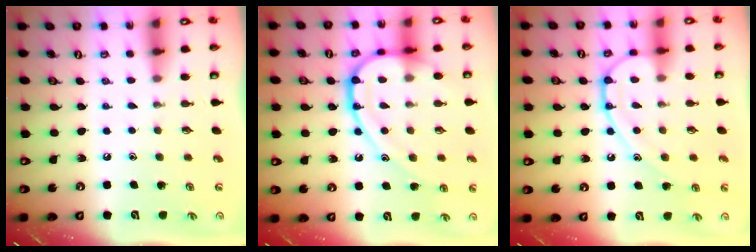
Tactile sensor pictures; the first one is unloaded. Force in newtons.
{"total": 17.2, "press": 17.2, "slide": 1.7}
{"total": 12.0, "press": 12.0, "slide": 0.7}